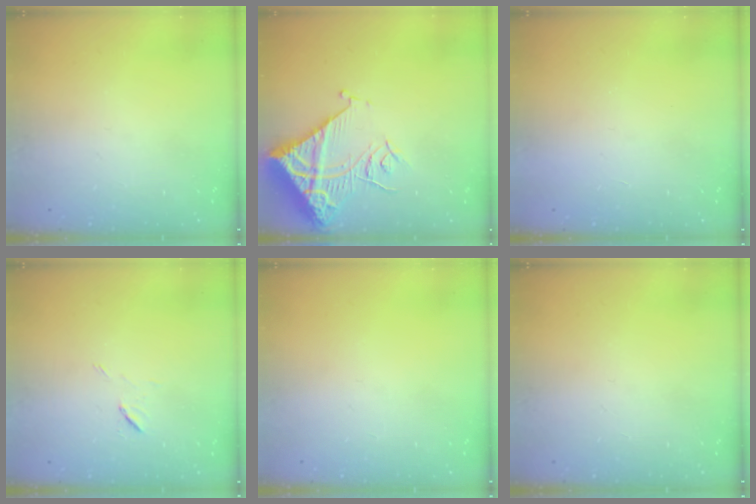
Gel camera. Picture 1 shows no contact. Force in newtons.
{"total": 14.6, "press": 14.5, "slide": 1.4}
{"total": 1.7, "press": 1.6, "slide": 0.1}
{"total": 6.6, "press": 6.3, "slide": 2.0}
{"total": 0.0}
{"total": 0.0}